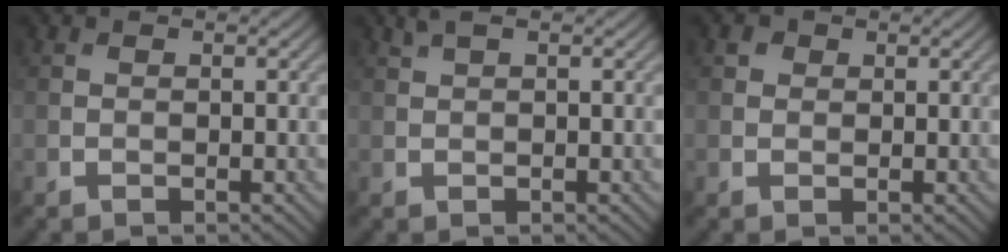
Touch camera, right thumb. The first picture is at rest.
{"total": 1.2, "force": [0.8, 0.1, 0.8], "torque": [-0.024, 0.007, 0.017]}
{"total": 1.2, "force": [0.5, 1.1, 0.4], "torque": [-0.004, 0.000, 0.006]}